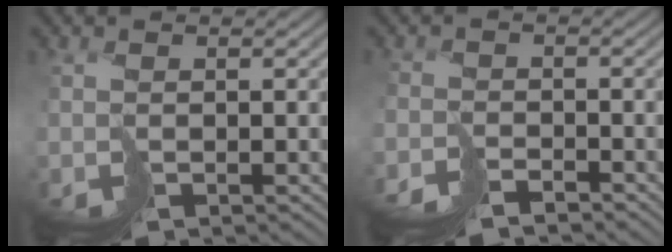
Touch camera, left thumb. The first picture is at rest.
{"total": 2.9, "force": [-2.9, 0.1, 0.2], "torque": [0.012, -0.001, -0.056]}